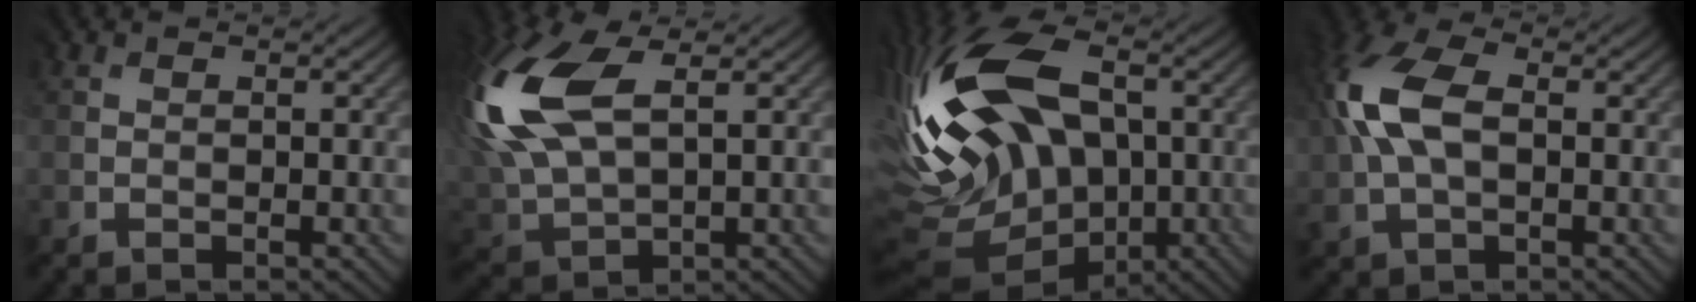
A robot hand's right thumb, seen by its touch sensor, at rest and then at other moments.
{"total": 15.3, "force": [5.2, 8.6, 11.5], "torque": [-0.312, 0.014, 0.104]}
{"total": 18.4, "force": [1.0, 11.3, 14.6], "torque": [-0.304, 0.004, 0.021]}
{"total": 10.1, "force": [1.8, 5.9, 8.0], "torque": [-0.207, 0.014, 0.027]}